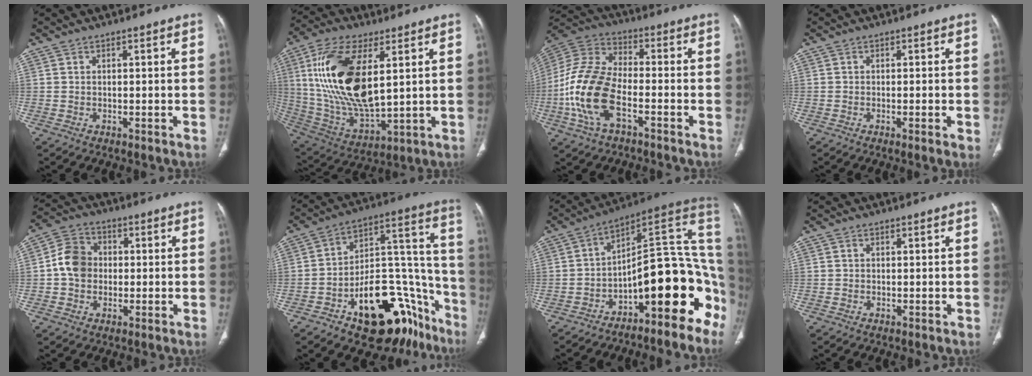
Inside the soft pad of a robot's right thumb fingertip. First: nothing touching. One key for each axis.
{"total": 22.1, "fx": 5.3, "fy": 10.1, "fz": 19.0, "tx": -0.376, "ty": -0.025, "tz": 0.106}
{"total": 16.2, "fx": -5.2, "fy": 8.2, "fz": 12.9, "tx": -0.281, "ty": 0.029, "tz": -0.104}
{"total": 2.2, "fx": -0.5, "fy": 0.3, "fz": 2.1, "tx": -0.037, "ty": -0.006, "tz": -0.008}
{"total": 8.0, "fx": -0.1, "fy": 6.8, "fz": 4.4, "tx": -0.065, "ty": 0.021, "tz": -0.013}
{"total": 28.5, "fx": -15.0, "fy": 14.4, "fz": 19.5, "tx": -0.181, "ty": 0.119, "tz": -0.212}
{"total": 18.7, "fx": -8.0, "fy": 7.2, "fz": 15.3, "tx": -0.140, "ty": 0.118, "tz": -0.109}
{"total": 0.0}